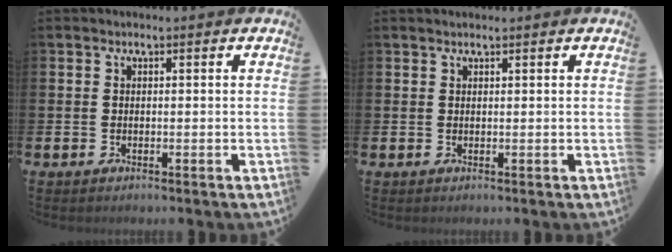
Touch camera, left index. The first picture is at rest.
{"total": 0.6, "force": [0.6, 0.0, 0.2], "torque": [-0.003, 0.000, 0.011]}